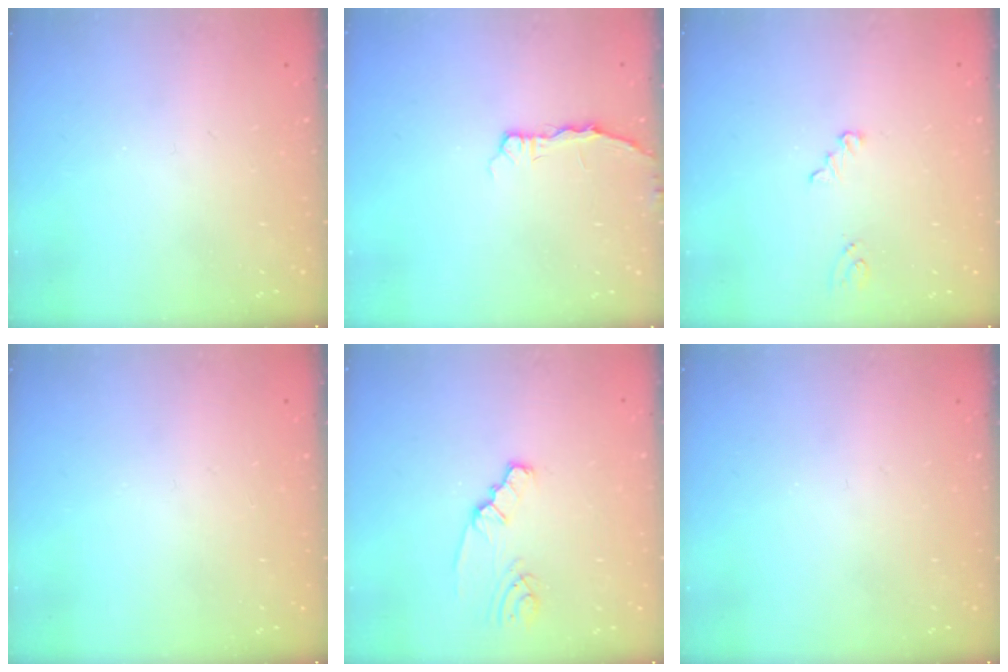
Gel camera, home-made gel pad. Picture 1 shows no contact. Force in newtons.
{"total": 2.9, "press": 2.8, "slide": 0.4}
{"total": 2.1, "press": 2.0, "slide": 0.2}
{"total": 0.0}
{"total": 2.0, "press": 2.0, "slide": 0.1}
{"total": 0.0}